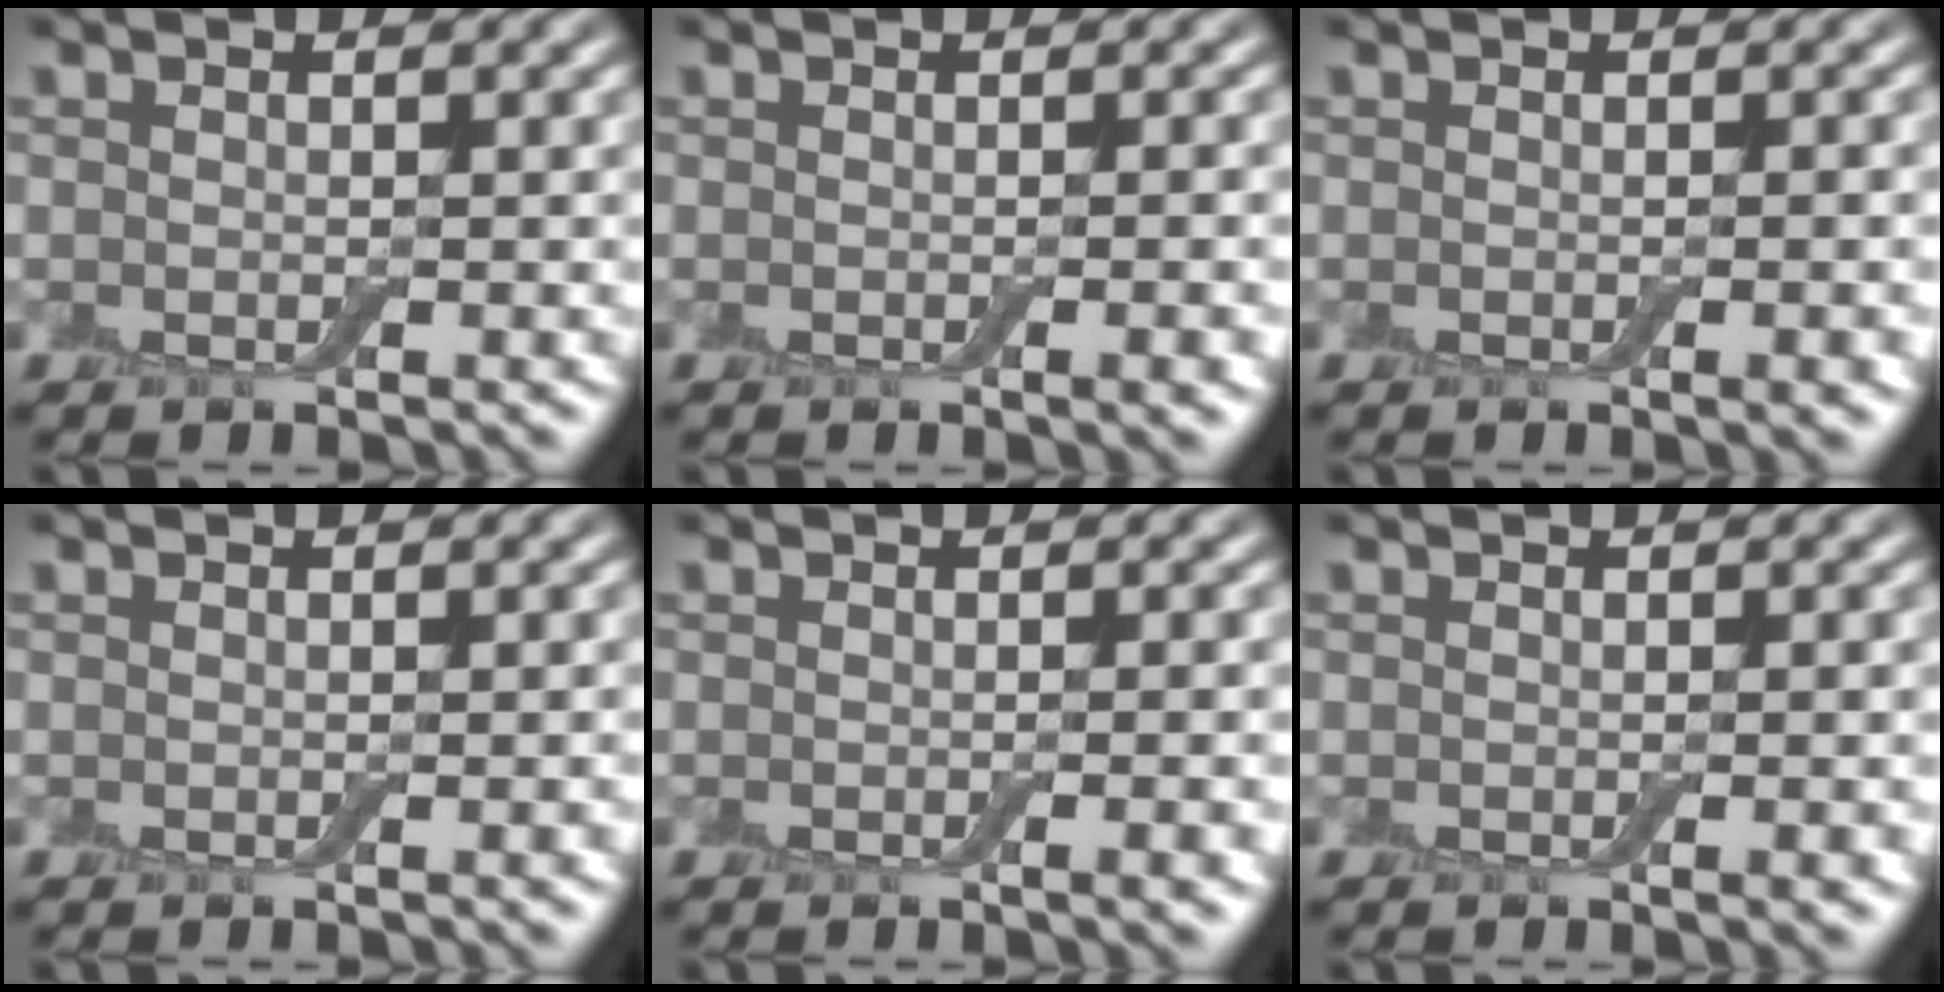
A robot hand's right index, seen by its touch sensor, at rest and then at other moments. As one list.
[{"total": 2.0, "force": [-0.4, 0.5, 1.9], "torque": [-0.018, -0.001, -0.004]}, {"total": 2.0, "force": [-0.3, 0.5, 1.9], "torque": [-0.018, -0.001, -0.003]}, {"total": 1.0, "force": [-0.2, 0.2, 0.9], "torque": [-0.009, 0.001, -0.002]}, {"total": 2.3, "force": [-0.5, 0.6, 2.1], "torque": [-0.018, 0.001, -0.006]}, {"total": 1.6, "force": [-0.3, 0.3, 1.5], "torque": [-0.016, -0.002, -0.004]}]